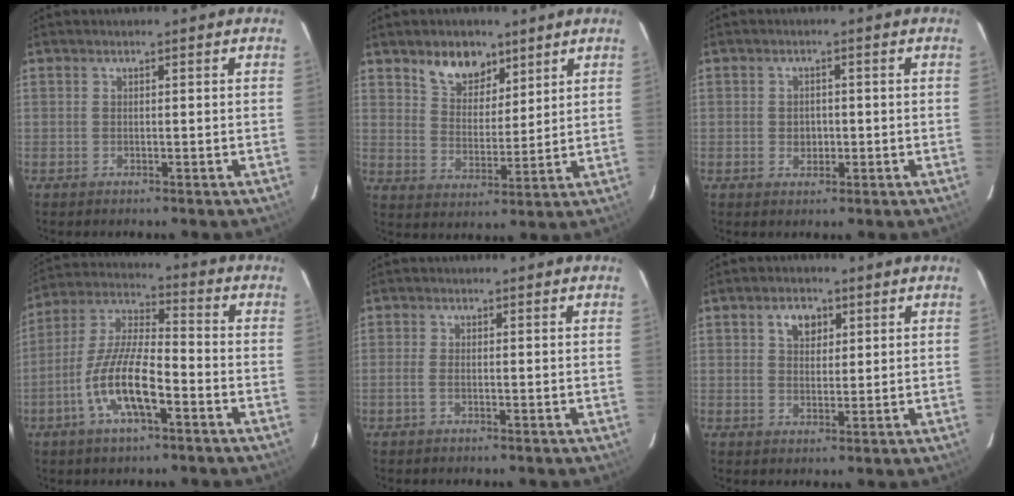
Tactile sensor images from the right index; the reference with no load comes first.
{"total": 8.6, "force": [5.8, 5.0, 3.8], "torque": [-0.058, 0.006, 0.107]}
{"total": 2.6, "force": [-0.4, 2.3, 1.2], "torque": [-0.020, 0.004, -0.005]}
{"total": 12.9, "force": [-5.4, 3.8, 11.1], "torque": [-0.231, -0.002, -0.104]}
{"total": 1.4, "force": [-0.6, 0.7, 1.1], "torque": [-0.027, 0.000, -0.014]}
{"total": 4.4, "force": [2.0, 3.0, 2.4], "torque": [-0.034, 0.010, 0.037]}